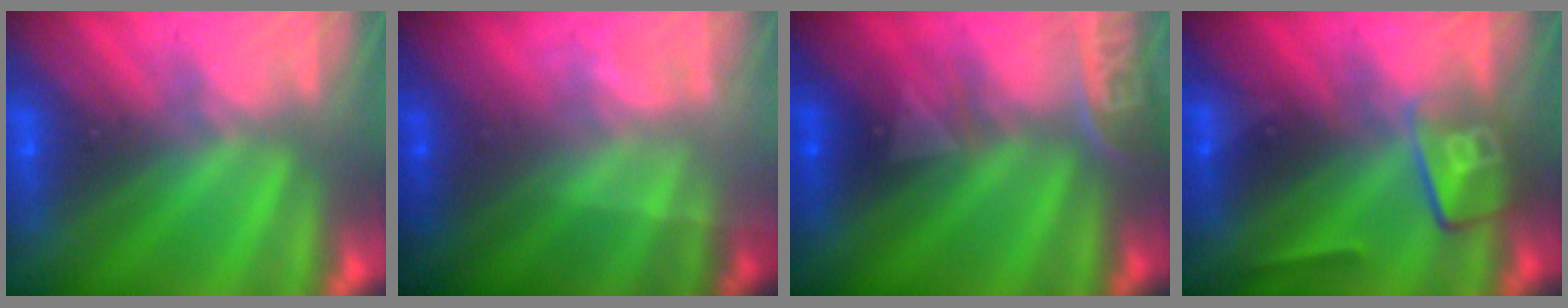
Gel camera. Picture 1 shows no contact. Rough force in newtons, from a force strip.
{"total": 1.7}
{"total": 2.4}
{"total": 2.4}